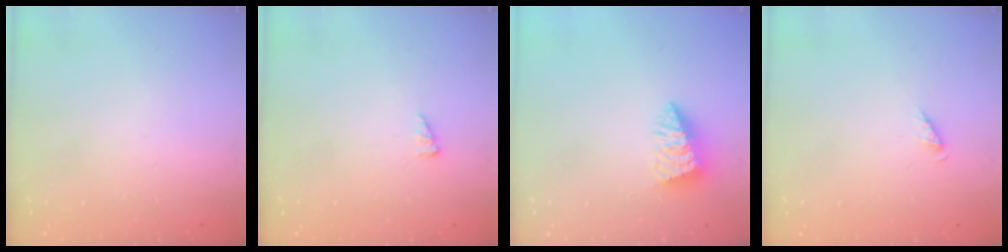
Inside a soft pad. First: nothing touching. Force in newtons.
{"total": 1.2, "press": 1.1, "slide": 0.1}
{"total": 2.6, "press": 2.6, "slide": 0.1}
{"total": 2.1, "press": 2.1, "slide": 0.4}